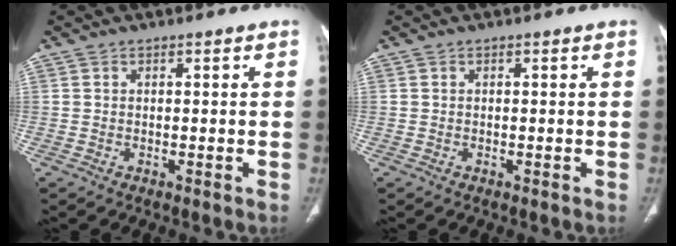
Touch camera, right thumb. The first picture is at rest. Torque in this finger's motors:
{"motor_torque": [0.09, 0.08, -0.08, 0.04, 0.01]}